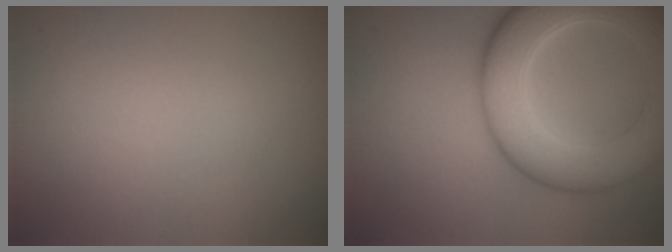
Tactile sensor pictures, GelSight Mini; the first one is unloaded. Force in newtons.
{"total": 8.6, "press": 8.6, "slide": 0.1}